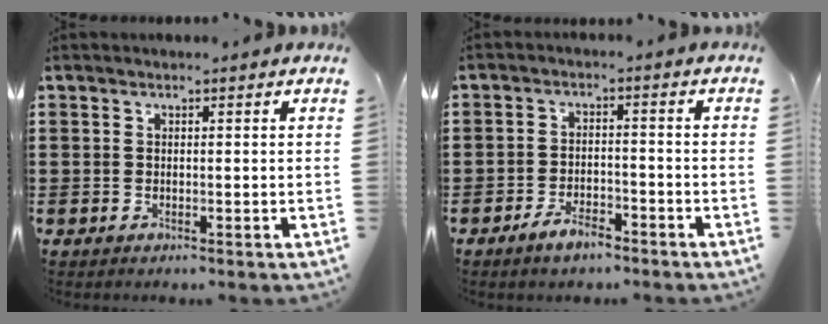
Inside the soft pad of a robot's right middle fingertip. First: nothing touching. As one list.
[{"total": 4.0, "force": [-3.2, 1.4, 1.9], "torque": [-0.037, 0.009, -0.064]}]